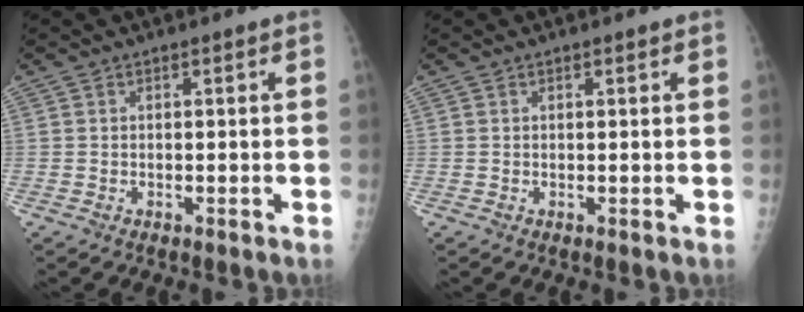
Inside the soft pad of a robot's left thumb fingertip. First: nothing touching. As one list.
[{"total": 0.6, "force": [0.4, 0.3, 0.3], "torque": [-0.005, -0.002, 0.004]}]